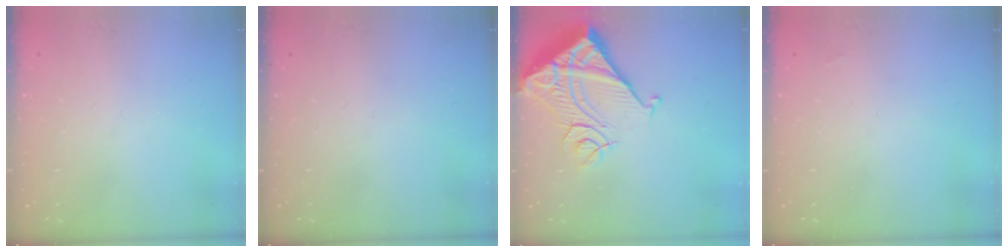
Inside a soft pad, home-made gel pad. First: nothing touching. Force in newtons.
{"total": 0.0}
{"total": 14.6, "press": 14.5, "slide": 2.0}
{"total": 1.3, "press": 1.3, "slide": 0.2}